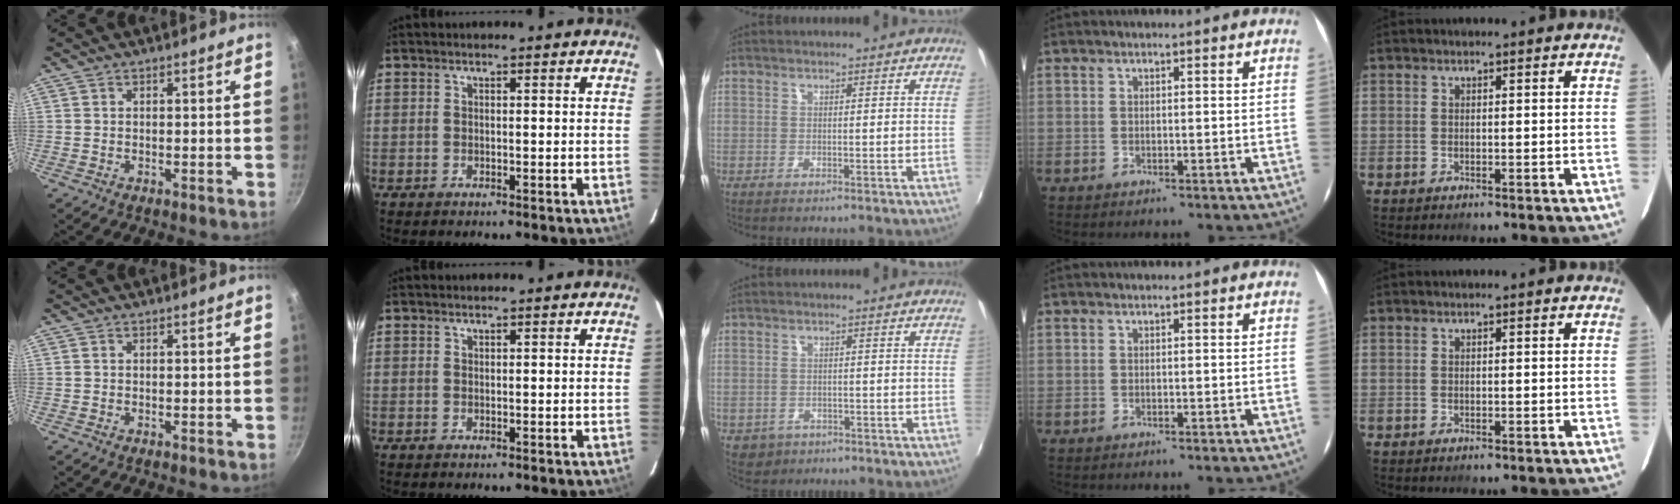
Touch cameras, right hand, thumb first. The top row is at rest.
{"middle": {"total": 3.8, "force": [-1.5, 3.3, 1.1], "torque": [-0.032, -0.004, -0.016]}}